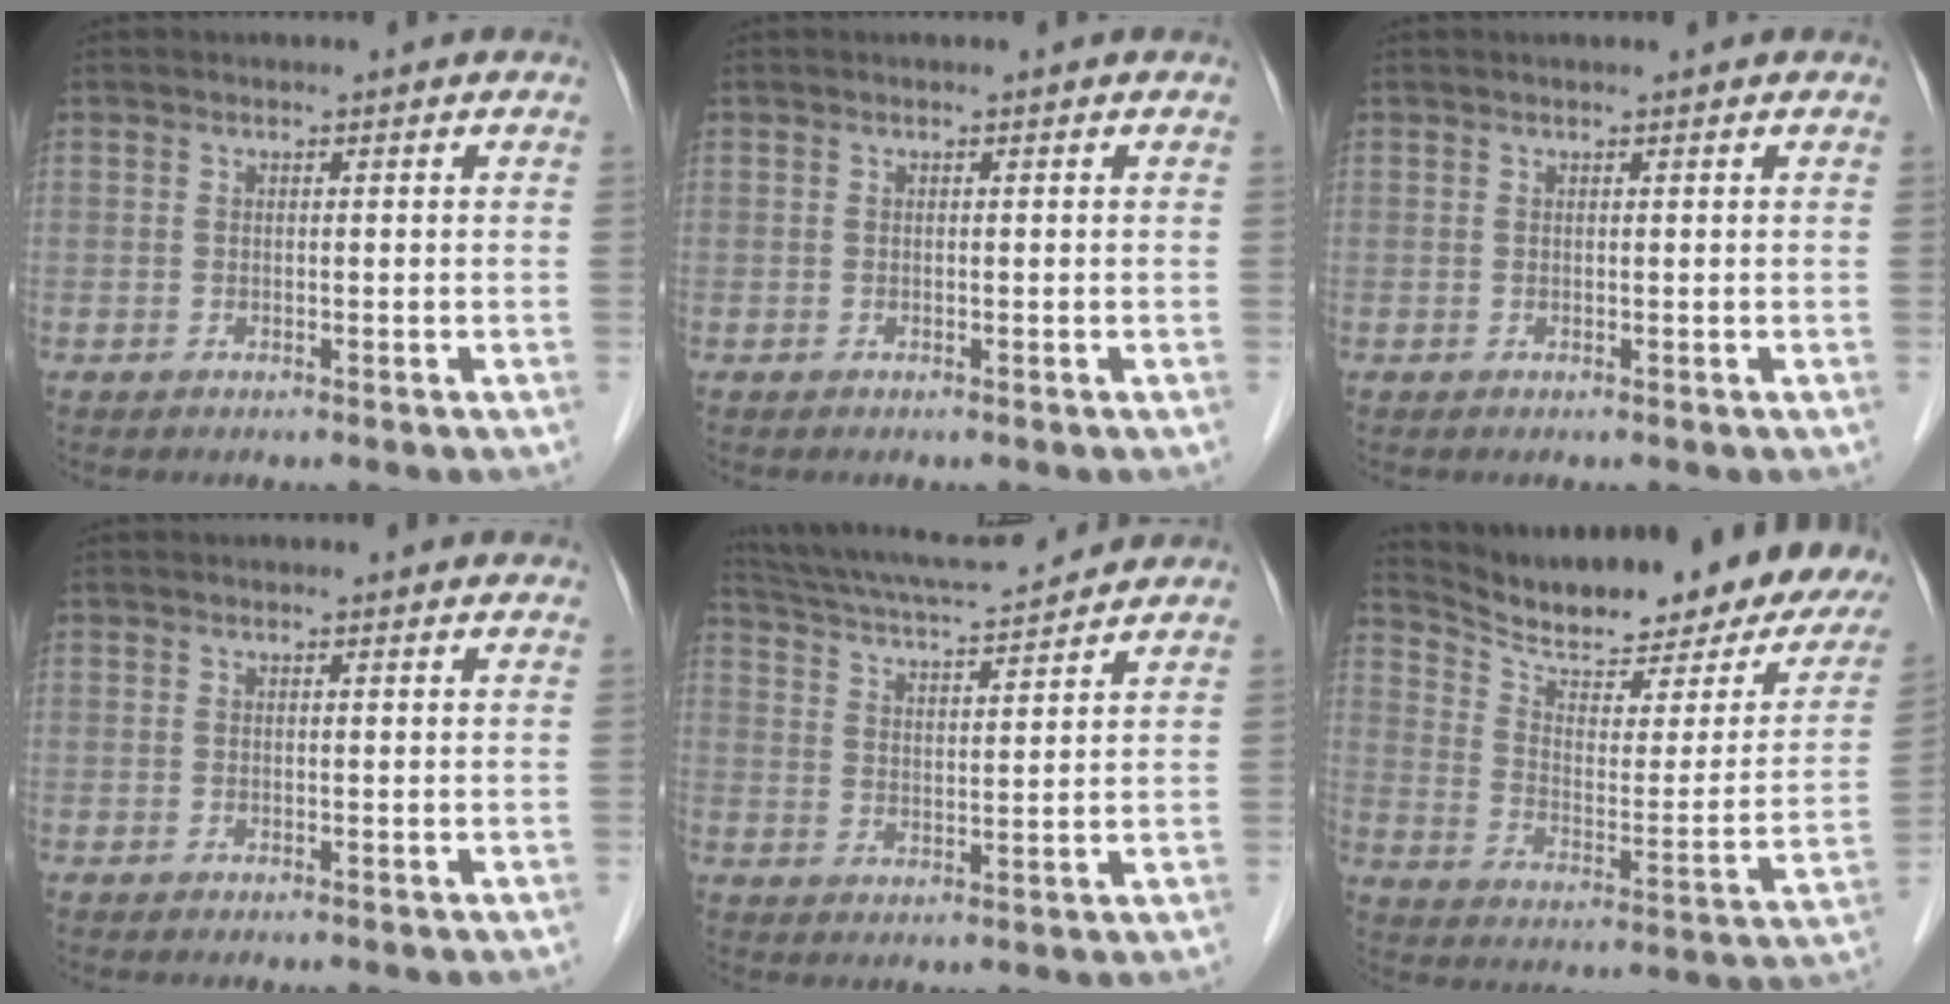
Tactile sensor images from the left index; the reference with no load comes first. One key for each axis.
{"total": 0.0}
{"total": 1.2, "fx": 1.0, "fy": 0.0, "fz": 0.6, "tx": -0.006, "ty": 0.015, "tz": 0.017}
{"total": 2.0, "fx": 1.9, "fy": 0.3, "fz": 0.4, "tx": -0.013, "ty": 0.012, "tz": 0.018}
{"total": 14.2, "fx": 13.1, "fy": 0.9, "fz": 5.2, "tx": -0.104, "ty": 0.024, "tz": 0.212}
{"total": 24.6, "fx": 20.4, "fy": 5.3, "fz": 12.6, "tx": -0.193, "ty": -0.043, "tz": 0.274}